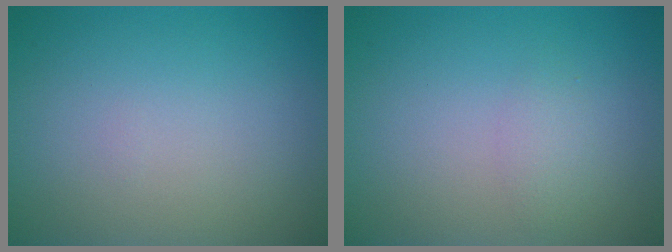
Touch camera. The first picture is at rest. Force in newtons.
{"total": 1.3, "press": 1.3, "slide": 0.0}